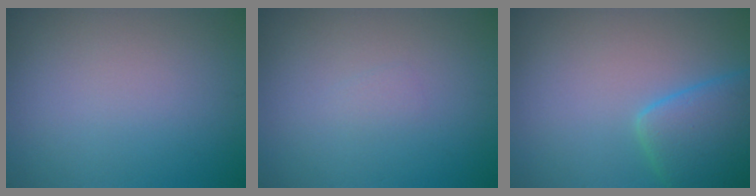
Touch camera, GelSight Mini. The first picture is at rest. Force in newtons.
{"total": 0.6, "press": 0.6, "slide": 0.1}
{"total": 5.3, "press": 5.3, "slide": 0.4}